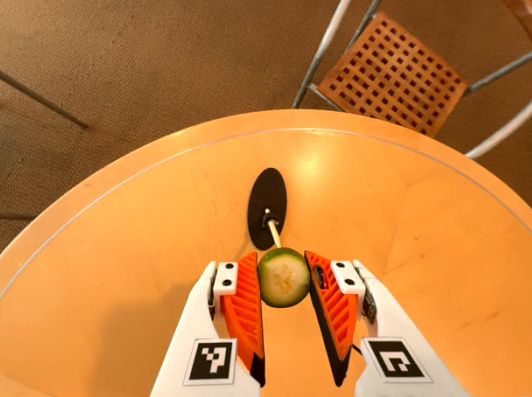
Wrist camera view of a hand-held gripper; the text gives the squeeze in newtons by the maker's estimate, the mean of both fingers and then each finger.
{"total": 6.7, "left": 6.8, "right": 6.7}